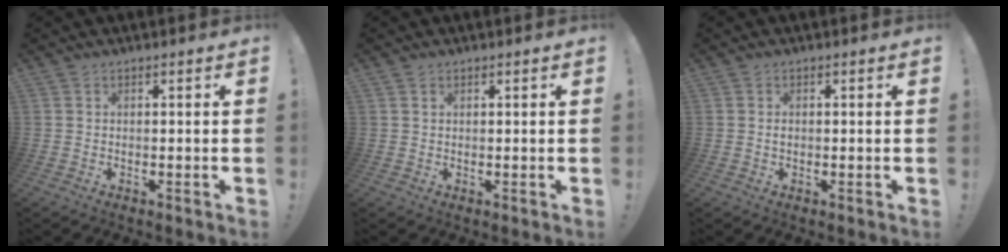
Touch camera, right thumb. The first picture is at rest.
{"total": 1.0, "force": [0.7, 0.7, 0.2], "torque": [0.003, -0.002, 0.011]}
{"total": 0.7, "force": [0.0, 0.5, 0.4], "torque": [-0.011, 0.003, 0.000]}